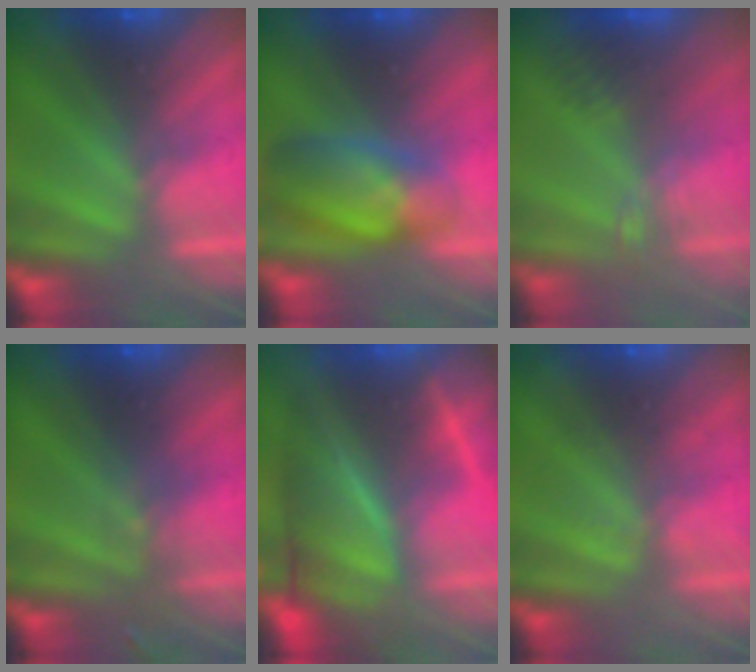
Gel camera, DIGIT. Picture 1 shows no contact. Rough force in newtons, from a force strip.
{"total": 9.8}
{"total": 2.6}
{"total": 2.9}
{"total": 7.5}
{"total": 1.9}